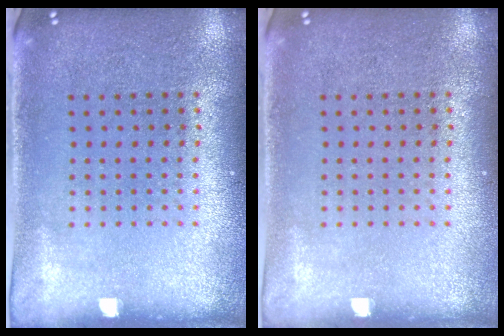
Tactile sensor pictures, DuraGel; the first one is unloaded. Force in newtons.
{"total": 0.0}